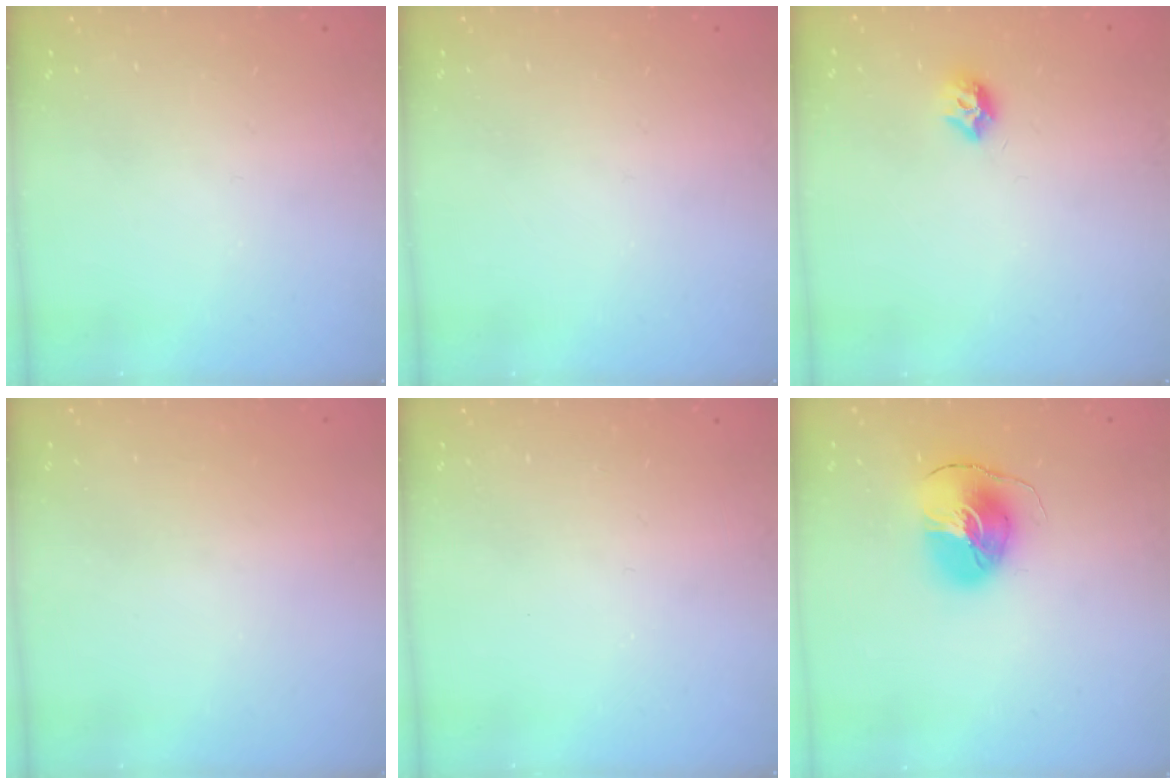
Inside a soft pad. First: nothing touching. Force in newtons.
{"total": 0.0}
{"total": 7.5, "press": 7.4, "slide": 0.6}
{"total": 0.9, "press": 0.9, "slide": 0.1}
{"total": 0.0}
{"total": 8.7, "press": 8.7, "slide": 1.1}